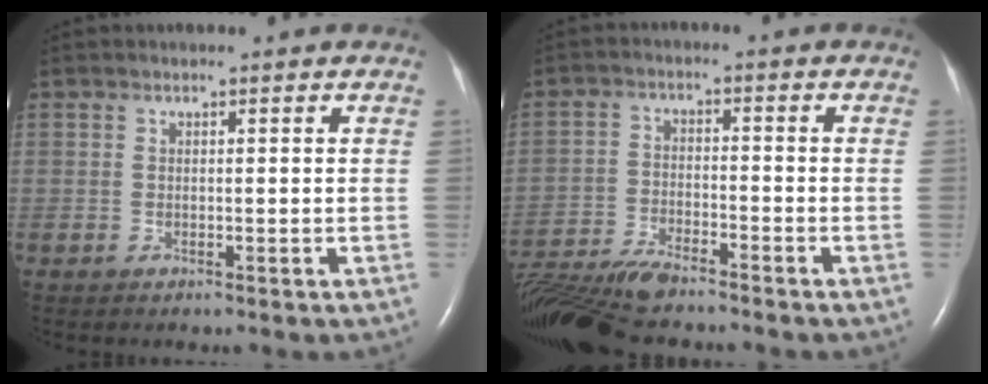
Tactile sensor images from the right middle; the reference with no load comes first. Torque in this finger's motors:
{"motor_torque": [-0.39, -0.23, 0.01, 0.00]}